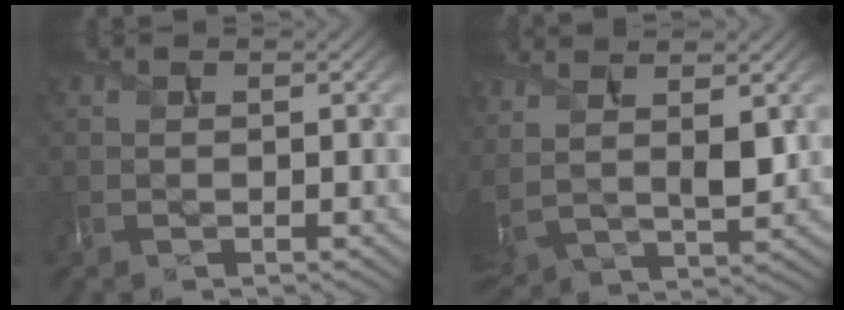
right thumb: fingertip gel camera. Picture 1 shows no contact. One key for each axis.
{"total": 6.2, "fx": 3.2, "fy": 2.8, "fz": 4.6, "tx": -0.135, "ty": -0.004, "tz": 0.072}